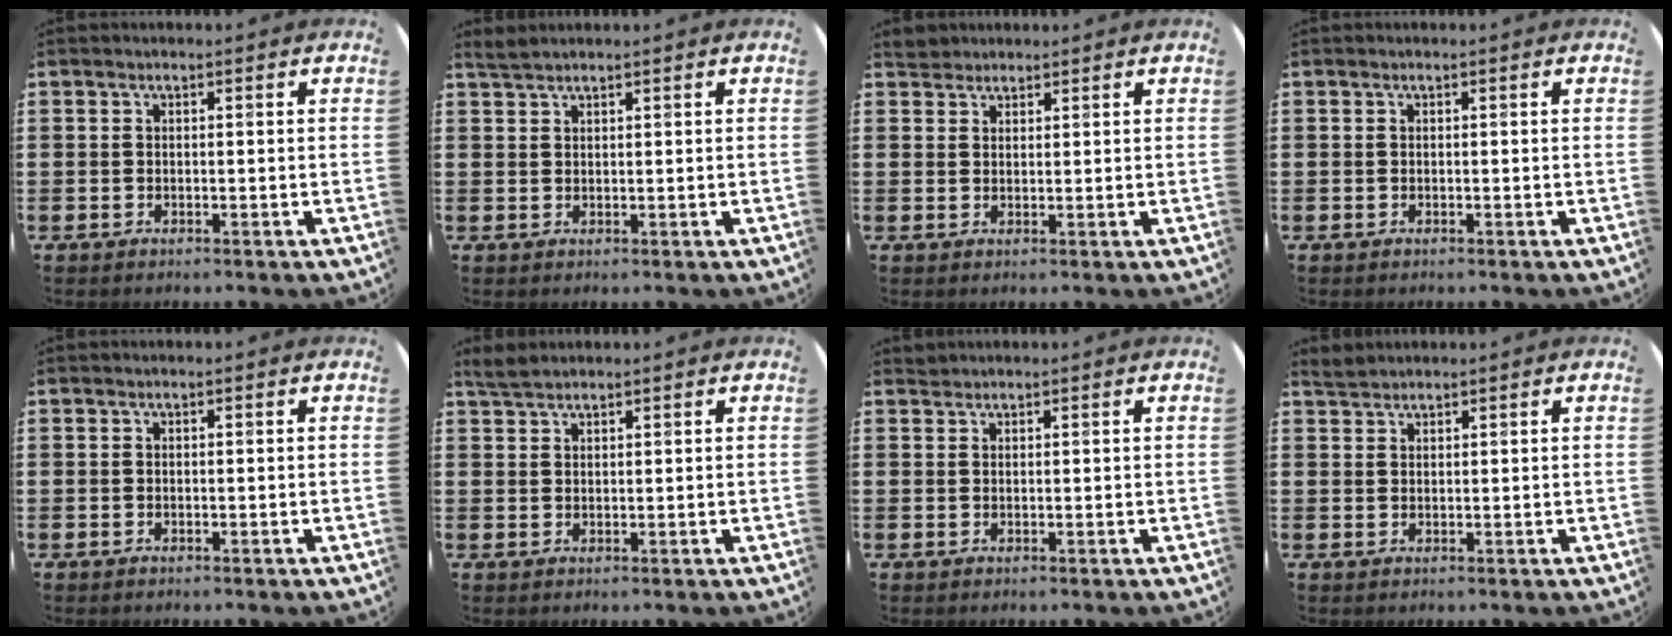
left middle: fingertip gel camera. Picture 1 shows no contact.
{"total": 1.4, "force": [1.3, -0.1, 0.2], "torque": [-0.007, 0.001, 0.026]}
{"total": 2.1, "force": [2.0, 0.7, 0.0], "torque": [0.004, 0.002, 0.038]}
{"total": 0.0}
{"total": 0.0}
{"total": 2.2, "force": [2.0, 0.5, 0.6], "torque": [-0.017, 0.004, 0.039]}
{"total": 0.7, "force": [0.6, 0.0, -0.2], "torque": [0.002, 0.003, 0.013]}
{"total": 1.6, "force": [1.6, 0.3, 0.1], "torque": [-0.005, 0.004, 0.031]}